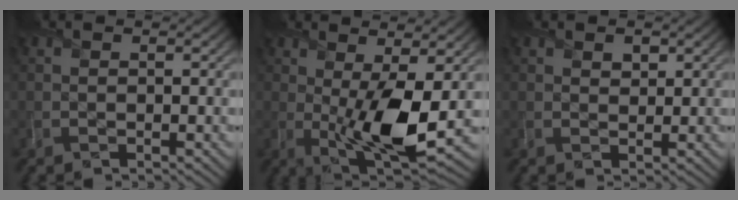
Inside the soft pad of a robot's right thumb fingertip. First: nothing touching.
{"total": 9.7, "force": [-0.5, 3.5, 9.1], "torque": [-0.175, -0.011, 0.000]}
{"total": 1.4, "force": [0.9, 0.9, 0.6], "torque": [-0.007, -0.005, 0.019]}